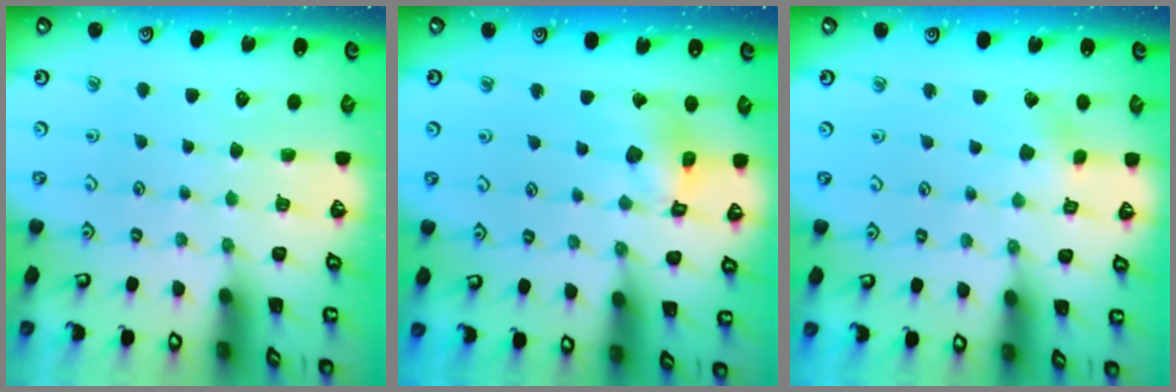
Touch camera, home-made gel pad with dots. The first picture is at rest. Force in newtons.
{"total": 9.7, "press": 9.7, "slide": 1.1}
{"total": 2.1, "press": 2.1, "slide": 0.1}